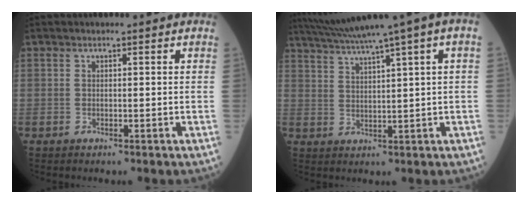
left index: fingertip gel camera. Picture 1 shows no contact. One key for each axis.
{"total": 10.3, "fx": 7.4, "fy": -1.7, "fz": 7.0, "tx": -0.119, "ty": 0.029, "tz": 0.116}